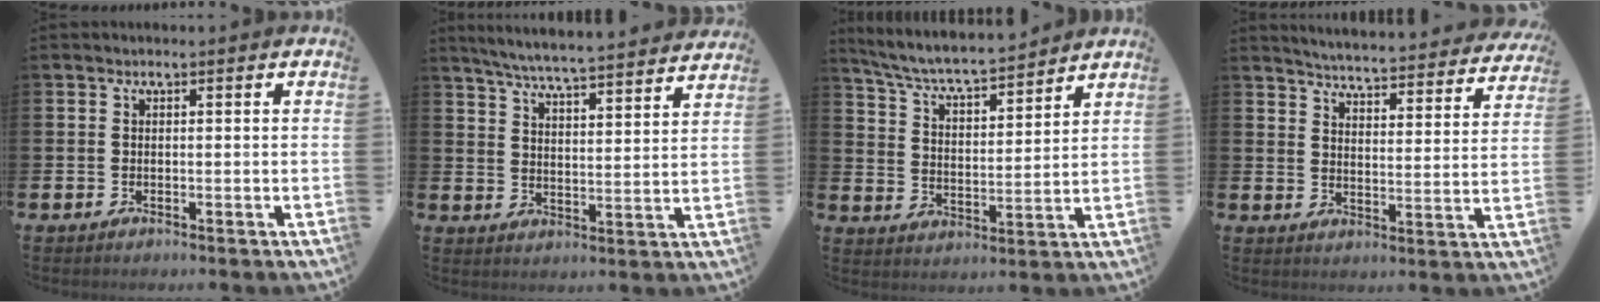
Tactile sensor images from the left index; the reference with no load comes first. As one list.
[{"total": 6.2, "force": [6.0, -0.2, 1.5], "torque": [-0.051, -0.046, 0.104]}, {"total": 6.6, "force": [6.3, 0.5, 1.9], "torque": [-0.069, -0.047, 0.107]}, {"total": 4.9, "force": [4.8, 0.1, 0.7], "torque": [-0.029, -0.045, 0.078]}]